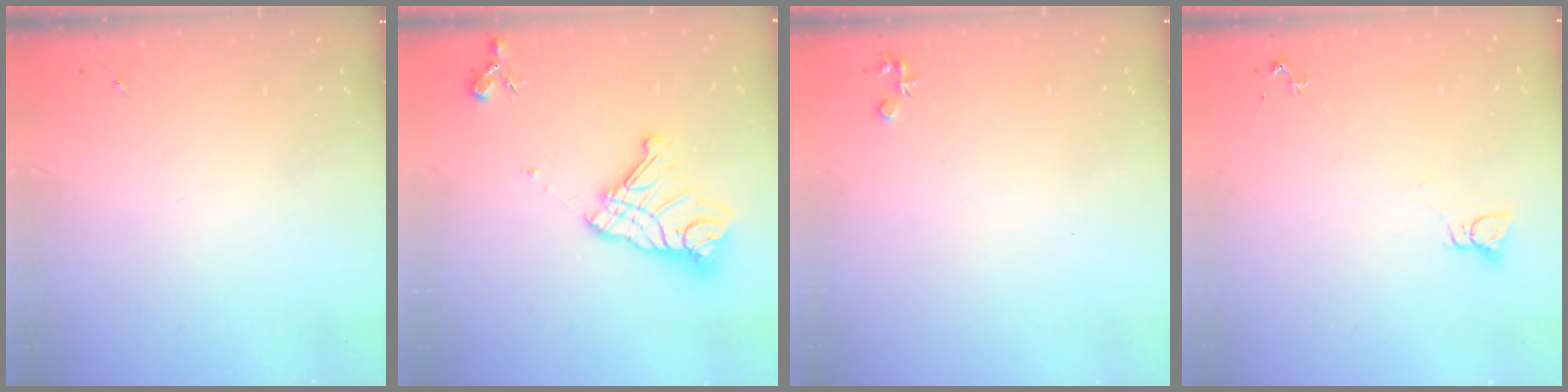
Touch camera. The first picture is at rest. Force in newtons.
{"total": 15.8, "press": 15.7, "slide": 1.7}
{"total": 3.7, "press": 3.6, "slide": 0.4}
{"total": 2.2, "press": 2.2, "slide": 0.1}